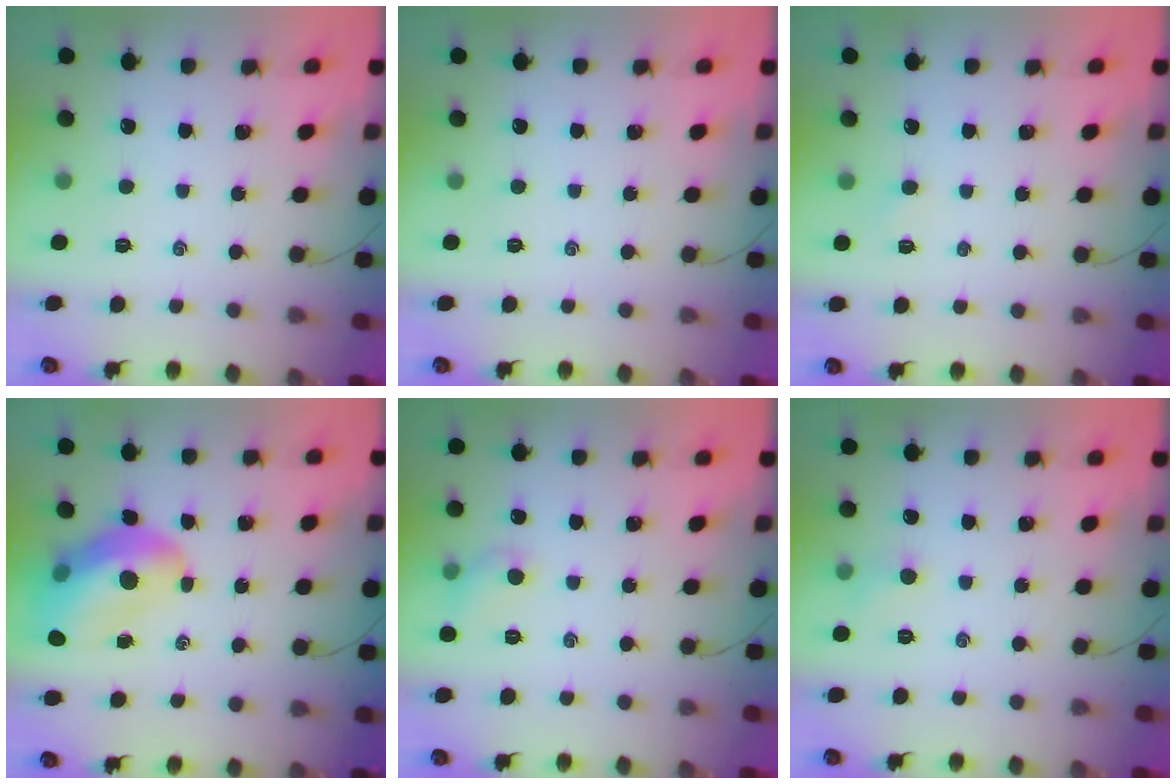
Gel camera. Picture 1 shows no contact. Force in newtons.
{"total": 0.0}
{"total": 1.4, "press": 1.3, "slide": 0.4}
{"total": 14.2, "press": 13.7, "slide": 3.6}
{"total": 5.8, "press": 5.7, "slide": 1.3}
{"total": 4.4, "press": 4.2, "slide": 1.3}